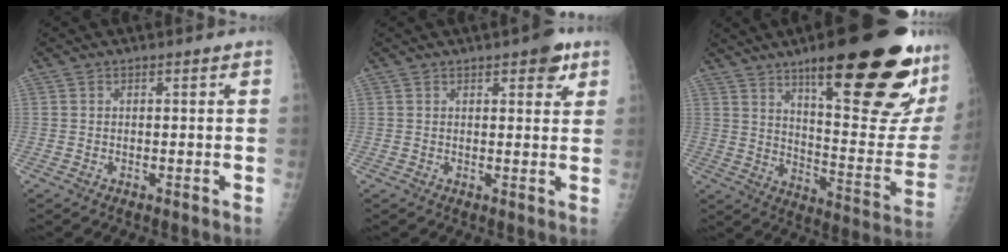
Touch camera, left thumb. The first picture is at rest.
{"total": 4.8, "force": [2.7, 2.0, 3.4], "torque": [-0.024, -0.008, 0.027]}
{"total": 30.1, "force": [16.5, 6.9, 24.2], "torque": [-0.275, -0.060, 0.253]}